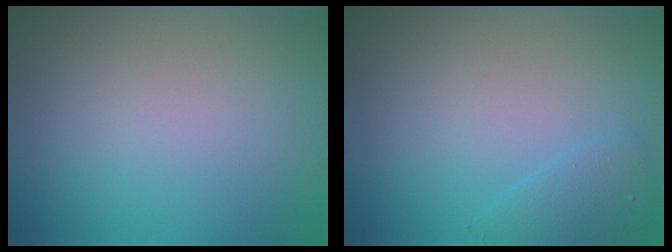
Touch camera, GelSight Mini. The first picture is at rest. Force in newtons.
{"total": 1.4, "press": 1.4, "slide": 0.1}